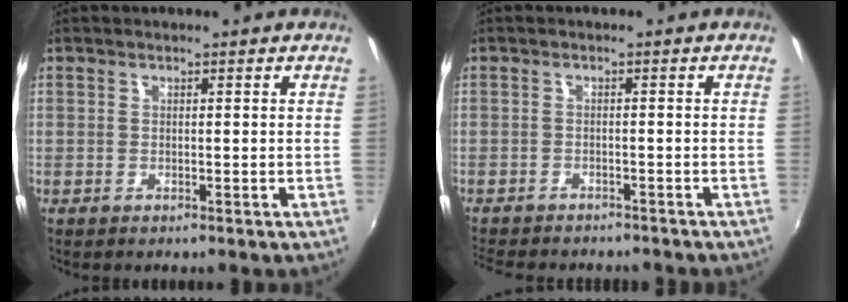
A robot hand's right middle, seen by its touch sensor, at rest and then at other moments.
{"total": 8.3, "force": [-7.5, 2.2, 2.9], "torque": [-0.074, -0.018, -0.111]}